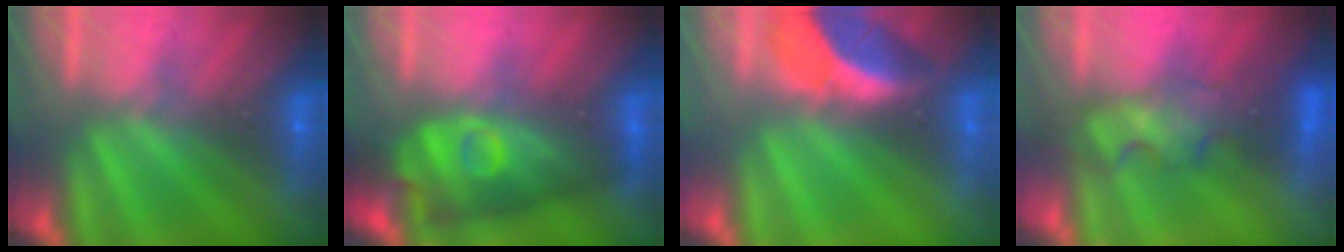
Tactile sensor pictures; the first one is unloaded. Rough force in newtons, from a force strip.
{"total": 3.9}
{"total": 2.6}
{"total": 4.1}